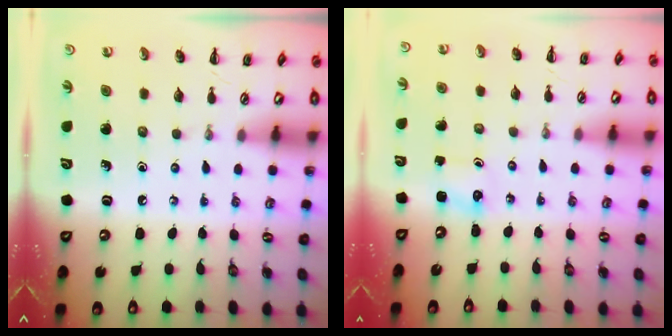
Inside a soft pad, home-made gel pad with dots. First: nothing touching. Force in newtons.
{"total": 0.9, "press": 0.8, "slide": 0.2}